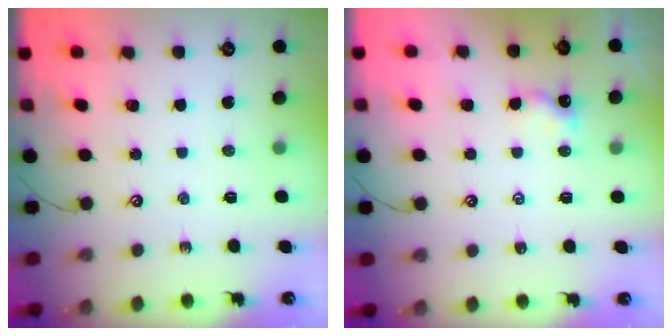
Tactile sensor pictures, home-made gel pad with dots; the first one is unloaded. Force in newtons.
{"total": 0.5, "press": 0.4, "slide": 0.3}